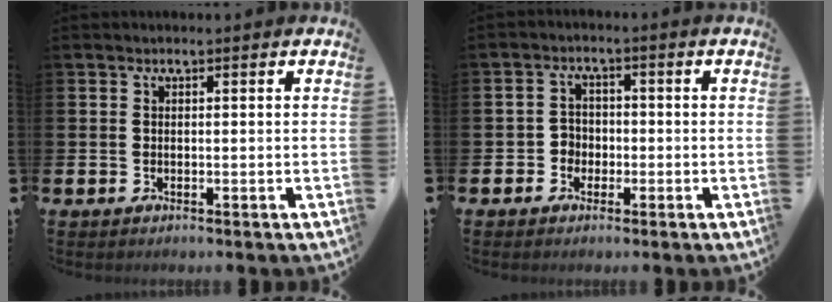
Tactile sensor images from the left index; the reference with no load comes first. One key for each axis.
{"total": 2.5, "fx": -1.1, "fy": 2.2, "fz": 0.4, "tx": -0.015, "ty": 0.006, "tz": -0.029}